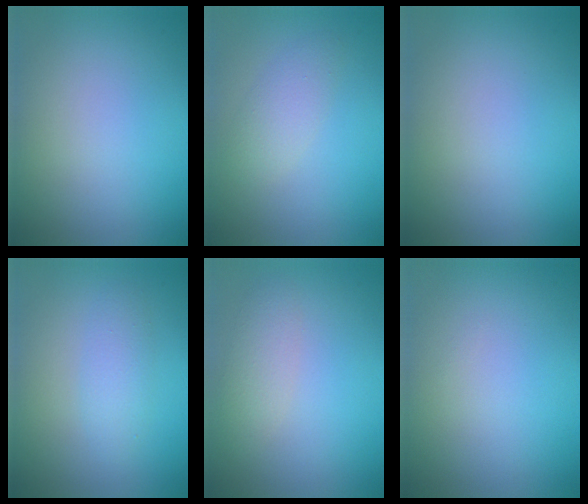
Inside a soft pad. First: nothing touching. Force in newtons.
{"total": 2.3, "press": 2.3, "slide": 0.1}
{"total": 0.0}
{"total": 1.9, "press": 1.9, "slide": 0.0}
{"total": 2.1, "press": 2.0, "slide": 0.1}
{"total": 0.0}